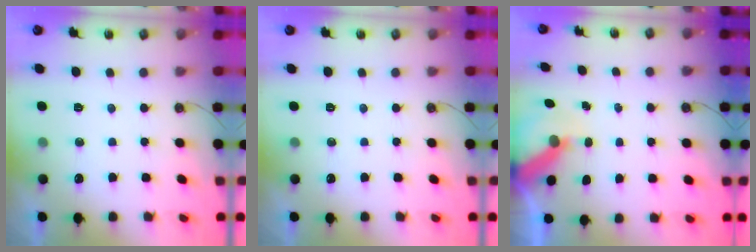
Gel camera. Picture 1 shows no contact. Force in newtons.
{"total": 0.0}
{"total": 7.1, "press": 7.1, "slide": 0.5}